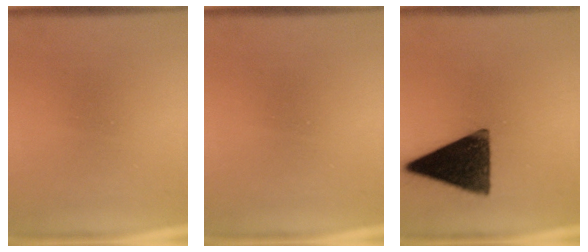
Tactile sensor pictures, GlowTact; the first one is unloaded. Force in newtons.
{"total": 0.0}
{"total": 14.8}